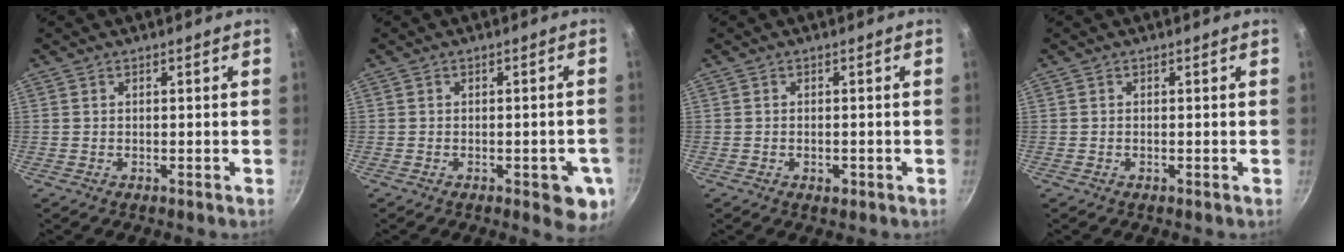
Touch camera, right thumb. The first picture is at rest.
{"total": 7.4, "force": [-2.4, 3.0, 6.3], "torque": [-0.049, 0.004, -0.029]}
{"total": 1.8, "force": [-0.7, 1.1, 1.3], "torque": [-0.020, 0.001, -0.012]}
{"total": 0.0}